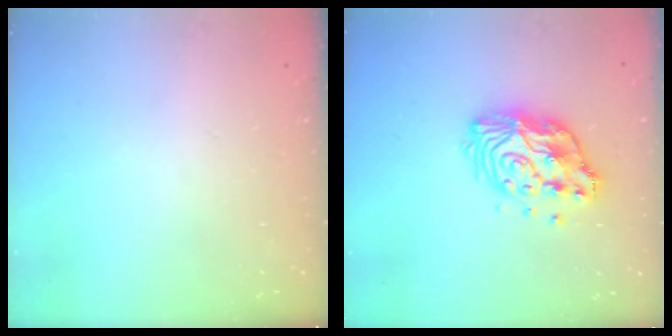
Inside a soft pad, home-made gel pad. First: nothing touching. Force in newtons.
{"total": 13.5, "press": 13.4, "slide": 1.2}